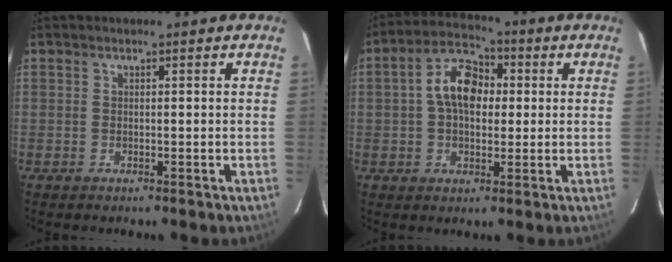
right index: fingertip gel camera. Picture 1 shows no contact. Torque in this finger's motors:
{"motor_torque": [0.54, 0.05, 0.70, 0.14]}